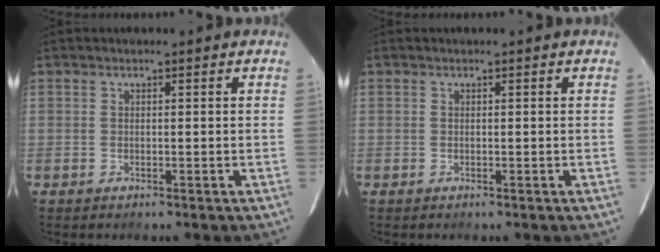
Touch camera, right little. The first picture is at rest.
{"total": 0.0}